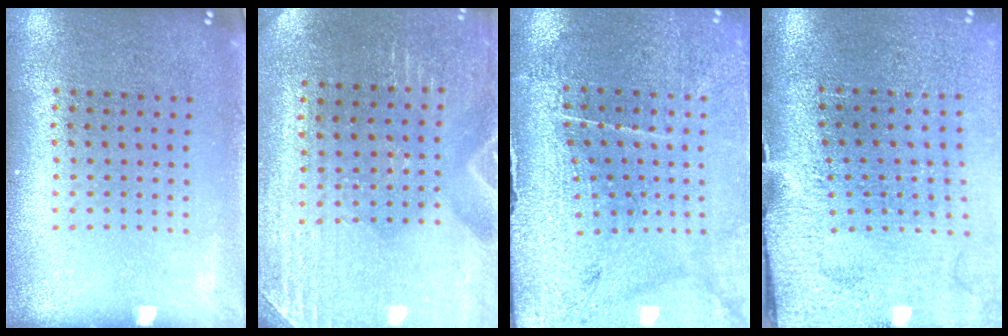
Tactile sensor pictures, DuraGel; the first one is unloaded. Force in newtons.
{"total": 2.9, "press": 2.8, "slide": 0.4}
{"total": 3.3, "press": 3.3, "slide": 0.4}
{"total": 3.6, "press": 3.0, "slide": 1.9}